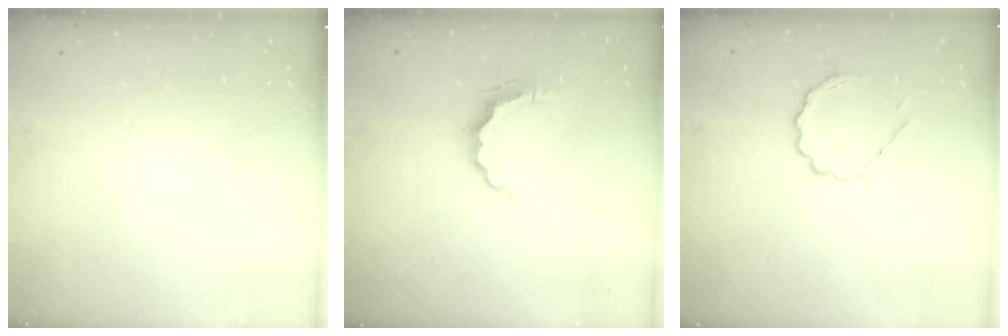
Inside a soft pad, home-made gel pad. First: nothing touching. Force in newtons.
{"total": 5.9, "press": 5.9, "slide": 0.5}
{"total": 5.0, "press": 4.9, "slide": 1.0}